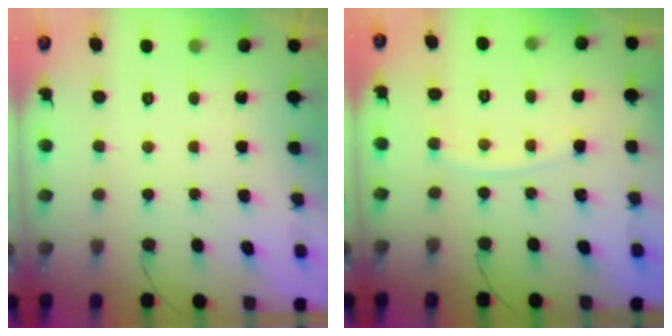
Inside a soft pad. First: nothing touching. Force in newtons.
{"total": 4.3, "press": 4.3, "slide": 0.2}